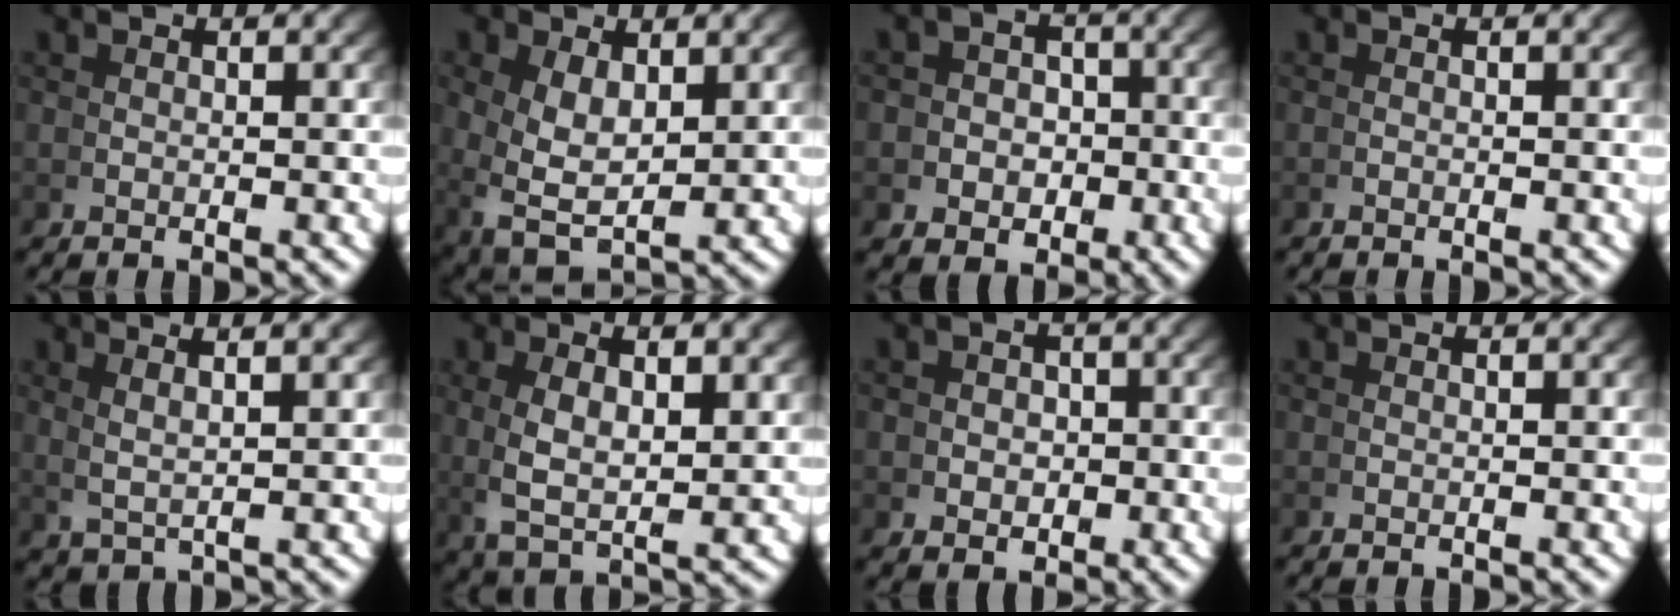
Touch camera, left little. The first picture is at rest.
{"total": 5.6, "force": [-0.5, 3.8, 4.1], "torque": [-0.105, -0.038, 0.017]}
{"total": 4.6, "force": [-1.2, 3.9, 2.1], "torque": [-0.020, -0.014, -0.020]}
{"total": 0.6, "force": [-0.3, -0.5, -0.1], "torque": [0.001, 0.002, -0.006]}
{"total": 4.0, "force": [2.8, 0.5, 2.9], "torque": [-0.038, 0.015, 0.052]}
{"total": 5.0, "force": [1.3, 2.1, 4.3], "torque": [-0.099, -0.004, 0.039]}
{"total": 2.4, "force": [-0.3, 2.0, 1.3], "torque": [-0.008, -0.006, -0.002]}
{"total": 0.0}